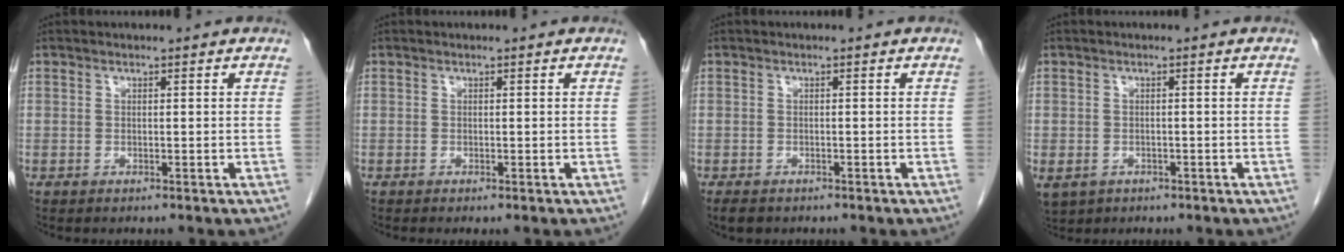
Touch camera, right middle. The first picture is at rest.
{"total": 0.0}
{"total": 2.4, "force": [-1.8, 1.2, 1.0], "torque": [-0.020, -0.003, -0.024]}
{"total": 7.8, "force": [-3.6, 6.3, 3.0], "torque": [-0.090, -0.003, -0.046]}